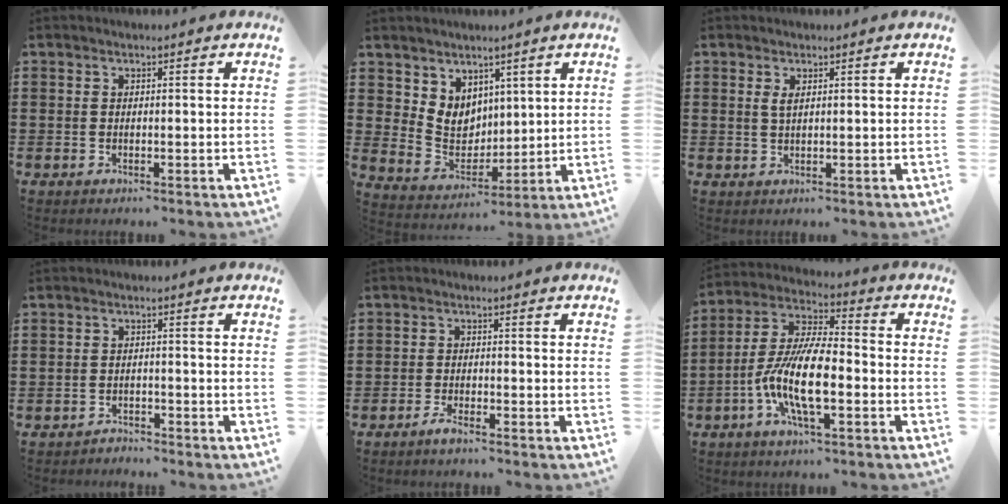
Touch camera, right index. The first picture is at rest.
{"total": 6.5, "force": [3.7, 5.3, 1.2], "torque": [-0.046, -0.014, 0.072]}
{"total": 1.4, "force": [0.6, 0.4, 1.2], "torque": [-0.024, 0.003, 0.010]}
{"total": 1.6, "force": [-1.6, 0.2, -0.1], "torque": [-0.003, 0.003, -0.035]}
{"total": 1.7, "force": [-1.4, 0.0, 0.9], "torque": [-0.023, -0.005, -0.027]}
{"total": 10.9, "force": [-3.5, 3.0, 9.9], "torque": [-0.225, -0.012, -0.073]}